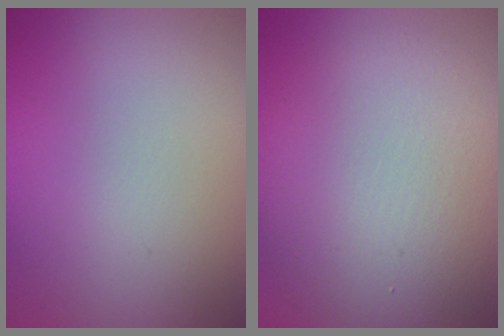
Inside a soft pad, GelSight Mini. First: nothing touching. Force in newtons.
{"total": 10.1, "press": 10.1, "slide": 0.5}